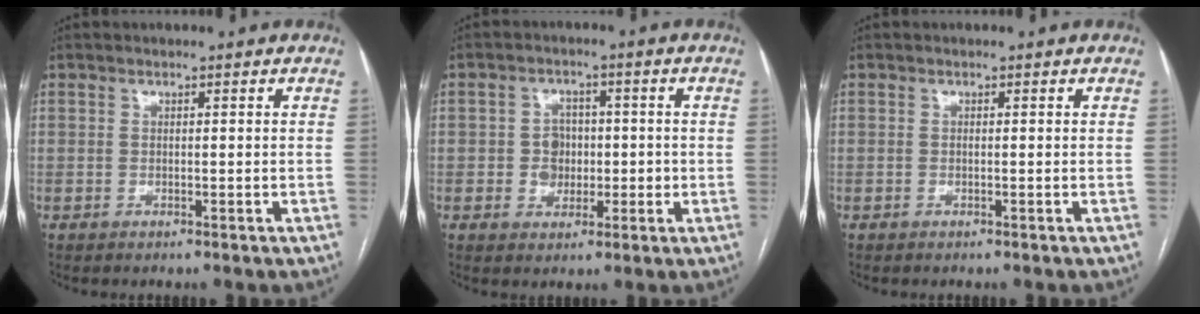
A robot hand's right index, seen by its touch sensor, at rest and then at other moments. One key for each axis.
{"total": 4.4, "fx": -0.3, "fy": 3.9, "fz": 1.9, "tx": -0.025, "ty": 0.015, "tz": 0.002}
{"total": 0.0}